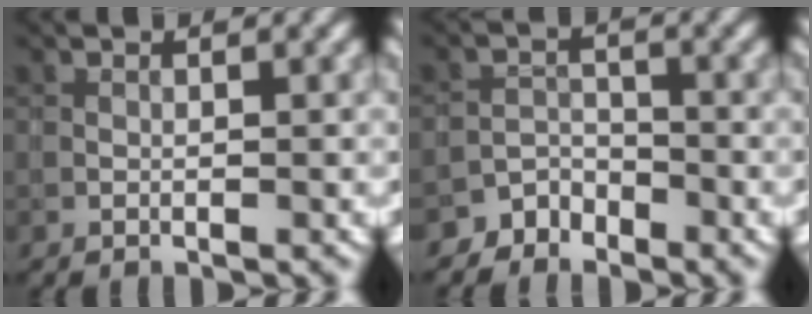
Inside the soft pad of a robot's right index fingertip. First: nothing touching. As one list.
[{"total": 2.2, "force": [-1.8, 1.1, -0.3], "torque": [0.017, 0.011, -0.039]}]